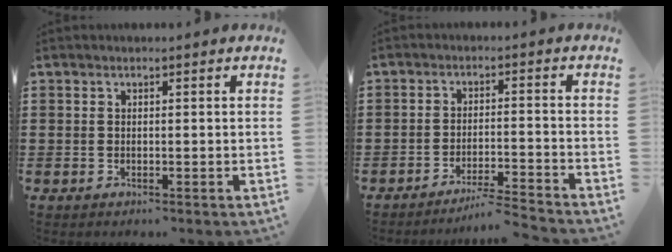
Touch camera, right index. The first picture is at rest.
{"total": 4.0, "force": [-3.8, -0.3, 1.2], "torque": [-0.029, -0.008, -0.079]}